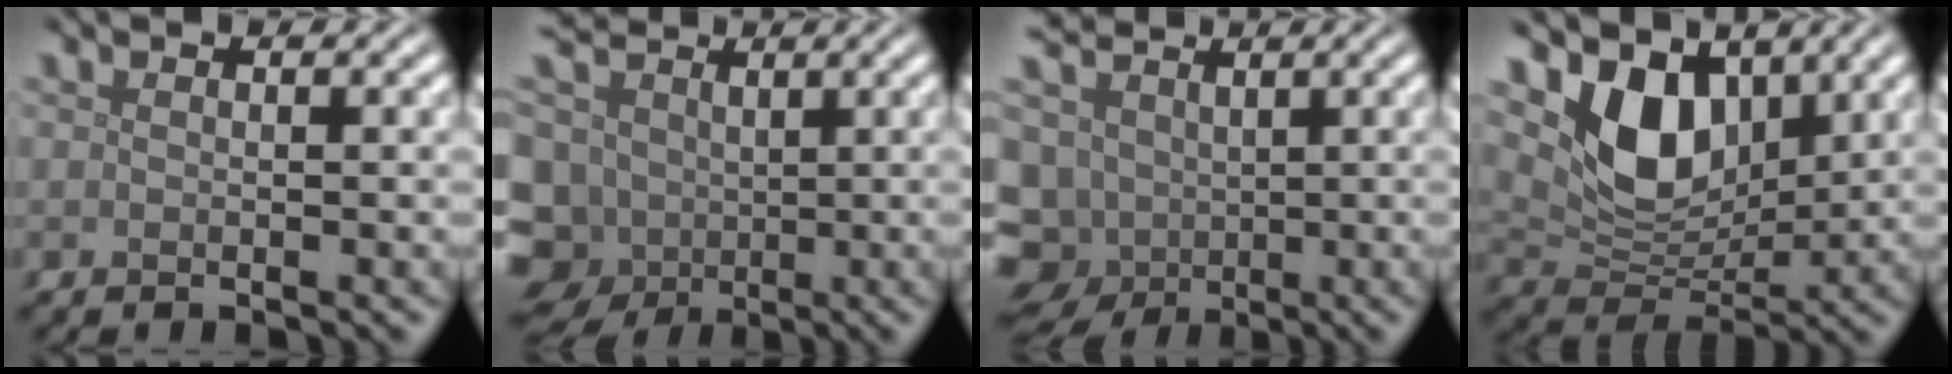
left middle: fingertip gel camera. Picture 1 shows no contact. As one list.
[{"total": 13.4, "force": [-0.1, 11.3, 7.2], "torque": [-0.183, 0.025, -0.030]}, {"total": 13.4, "force": [-2.3, 11.3, 6.8], "torque": [-0.167, 0.013, -0.054]}, {"total": 6.4, "force": [3.2, 3.9, 4.0], "torque": [-0.083, -0.013, 0.054]}]